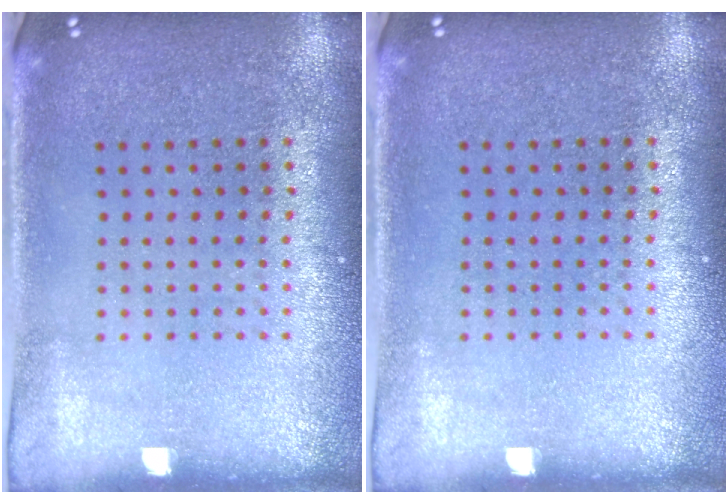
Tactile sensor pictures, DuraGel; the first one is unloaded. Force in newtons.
{"total": 0.0}